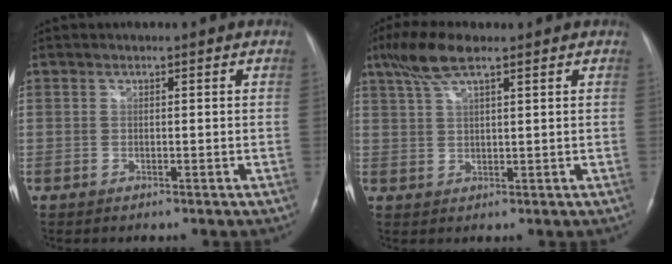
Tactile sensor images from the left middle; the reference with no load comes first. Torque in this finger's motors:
{"motor_torque": [0.68, -0.27, 0.04, 0.09]}